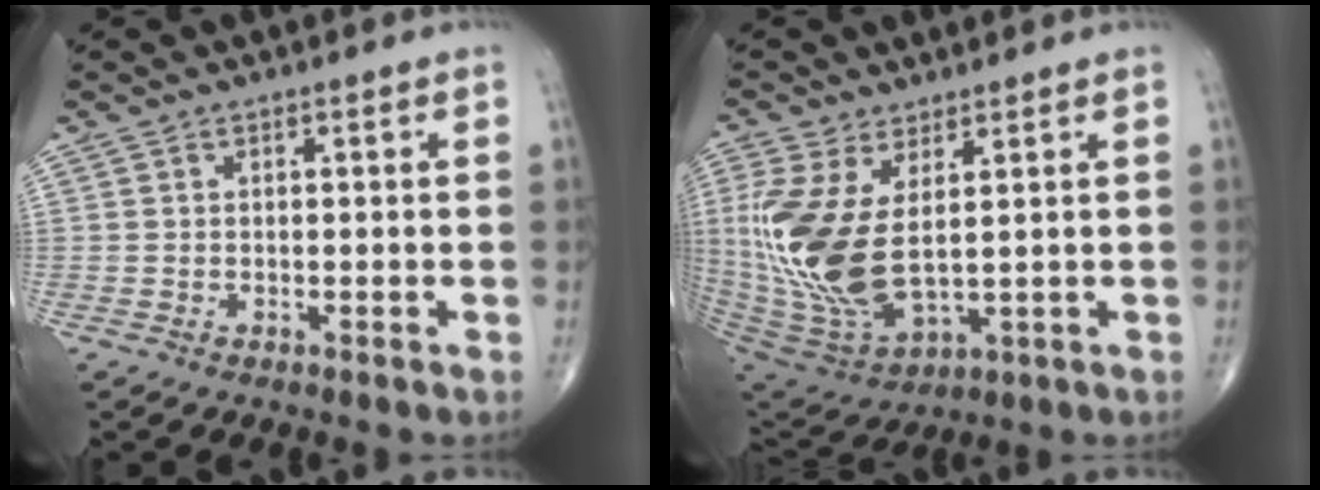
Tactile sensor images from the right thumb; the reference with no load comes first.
{"total": 17.5, "force": [2.4, 8.5, 15.1], "torque": [-0.347, -0.027, 0.068]}